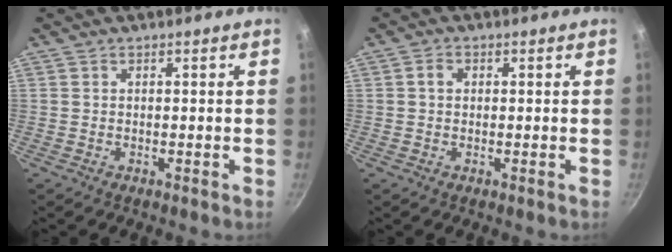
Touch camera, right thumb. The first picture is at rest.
{"total": 1.8, "force": [0.3, 1.4, 1.0], "torque": [-0.014, 0.005, 0.004]}